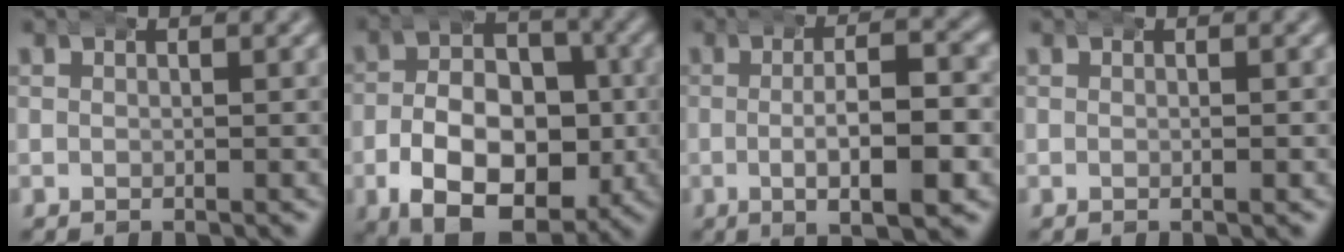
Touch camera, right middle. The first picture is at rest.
{"total": 12.9, "force": [-4.8, 8.4, 8.6], "torque": [-0.133, -0.034, -0.065]}
{"total": 6.7, "force": [-1.7, 1.5, 6.3], "torque": [-0.083, -0.001, -0.025]}
{"total": 0.6, "force": [0.0, 0.2, 0.6], "torque": [-0.007, 0.004, -0.003]}